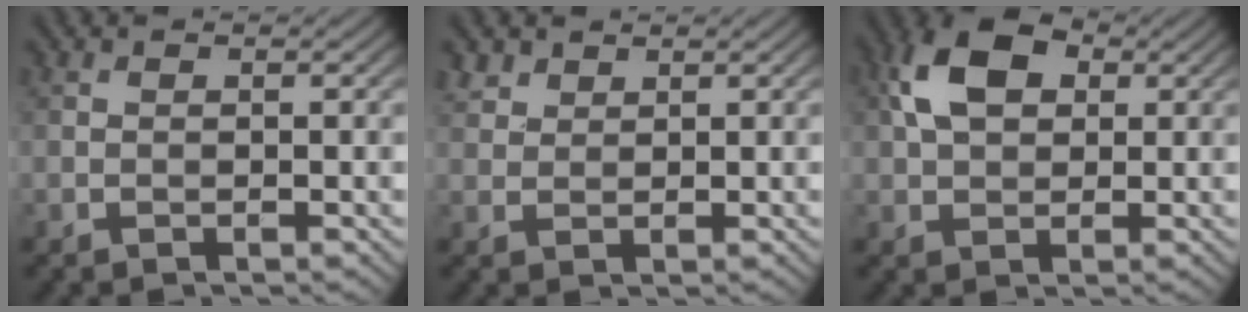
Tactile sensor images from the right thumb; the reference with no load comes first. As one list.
[{"total": 2.2, "force": [1.6, 1.3, 0.6], "torque": [-0.018, 0.003, 0.039]}, {"total": 7.7, "force": [2.2, 5.0, 5.4], "torque": [-0.119, 0.016, 0.033]}]